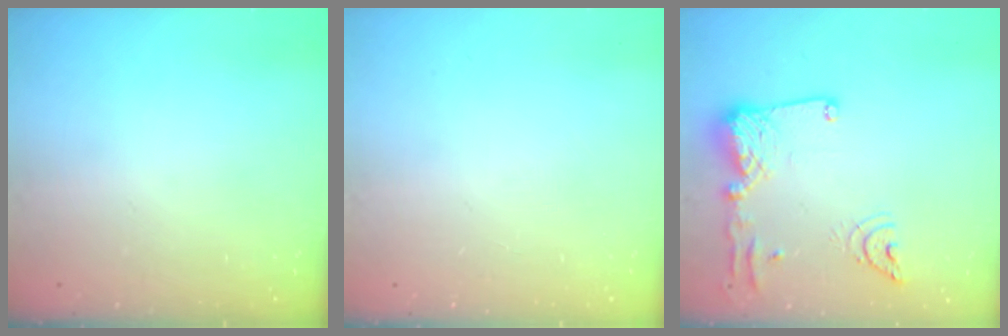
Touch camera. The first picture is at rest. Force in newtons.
{"total": 0.0}
{"total": 17.2, "press": 17.1, "slide": 2.2}